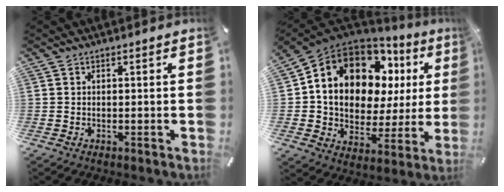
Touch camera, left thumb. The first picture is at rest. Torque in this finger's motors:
{"motor_torque": [2.53, 2.48, 2.77, 0.00, 0.30]}